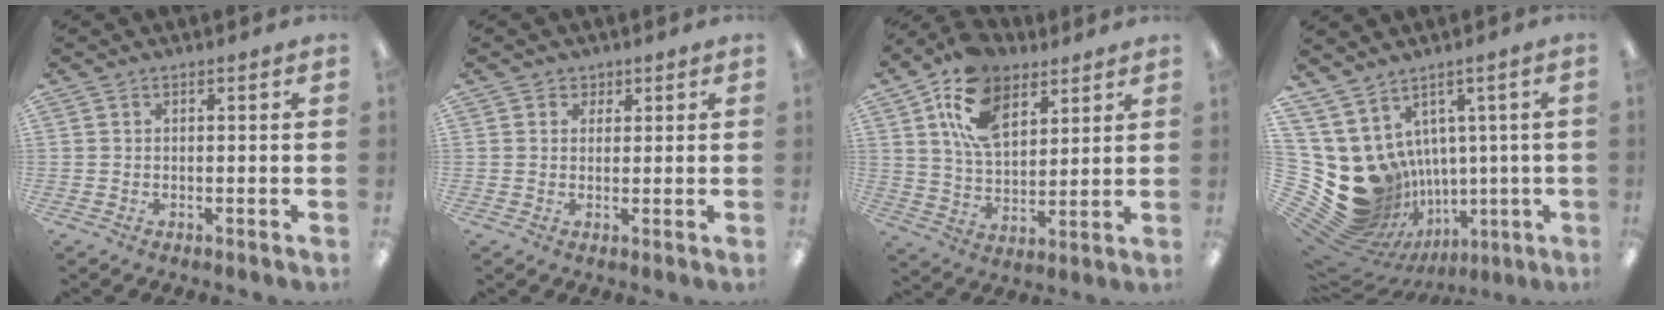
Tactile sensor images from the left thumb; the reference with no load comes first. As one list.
[{"total": 2.1, "force": [1.2, 1.7, 0.0], "torque": [0.005, 0.000, 0.020]}, {"total": 15.7, "force": [8.5, 9.6, 9.0], "torque": [-0.172, -0.014, 0.162]}, {"total": 15.5, "force": [-0.3, 14.0, 6.7], "torque": [-0.153, -0.045, 0.036]}]